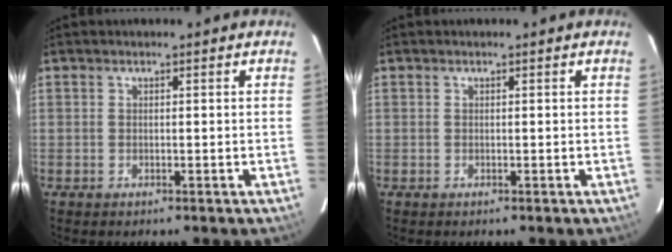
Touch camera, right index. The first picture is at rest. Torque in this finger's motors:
{"motor_torque": [0.00, 0.00, 0.05, 0.00]}